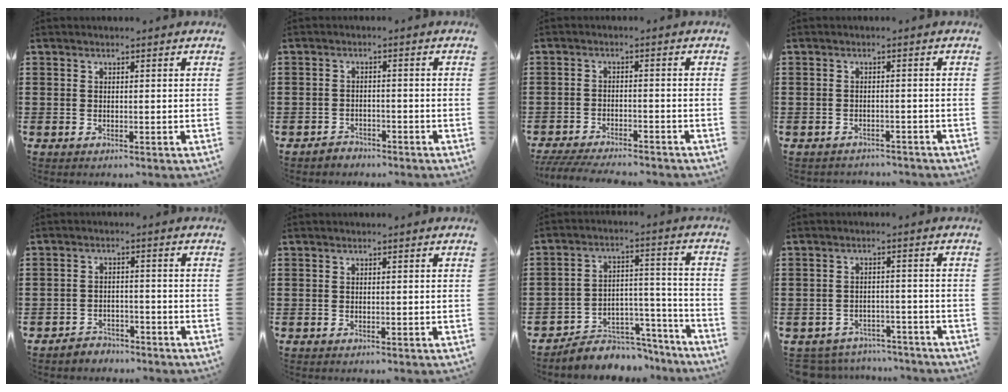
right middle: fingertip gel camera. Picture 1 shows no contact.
{"total": 1.7, "force": [-1.6, 0.6, -0.1], "torque": [-0.004, 0.003, -0.037]}
{"total": 3.9, "force": [-3.7, 0.2, 1.0], "torque": [-0.029, -0.007, -0.079]}
{"total": 1.5, "force": [-1.5, 0.2, -0.3], "torque": [-0.001, 0.001, -0.035]}
{"total": 2.5, "force": [-2.4, 0.6, -0.2], "torque": [-0.004, 0.003, -0.054]}
{"total": 0.0}
{"total": 6.0, "force": [-5.5, 2.4, 0.5], "torque": [-0.006, 0.023, -0.105]}
{"total": 3.5, "force": [-3.4, 0.6, -0.2], "torque": [-0.004, 0.002, -0.073]}